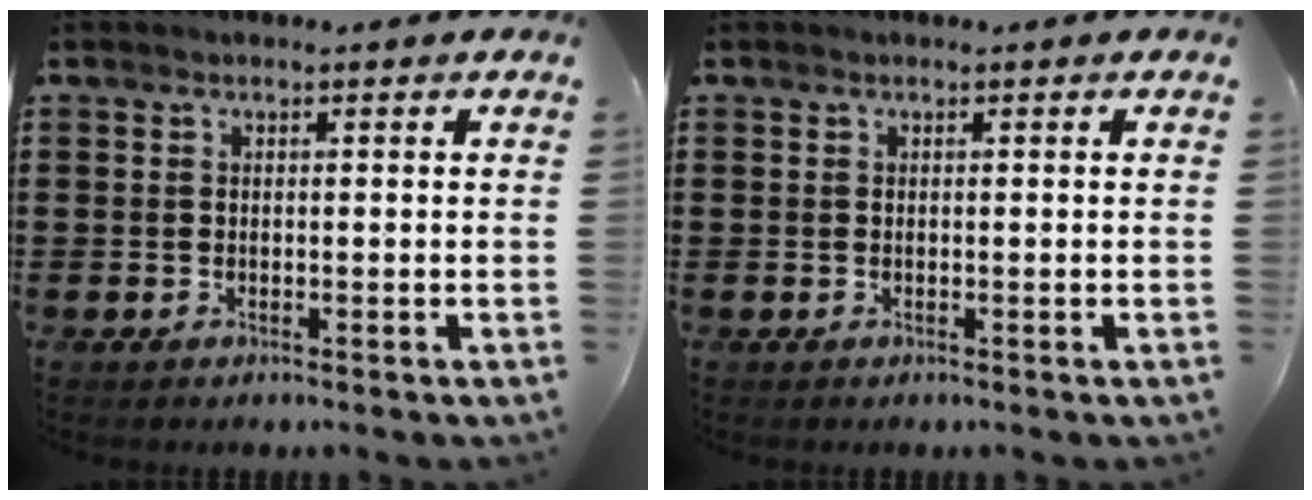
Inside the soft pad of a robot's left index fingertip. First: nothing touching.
{"total": 0.0}